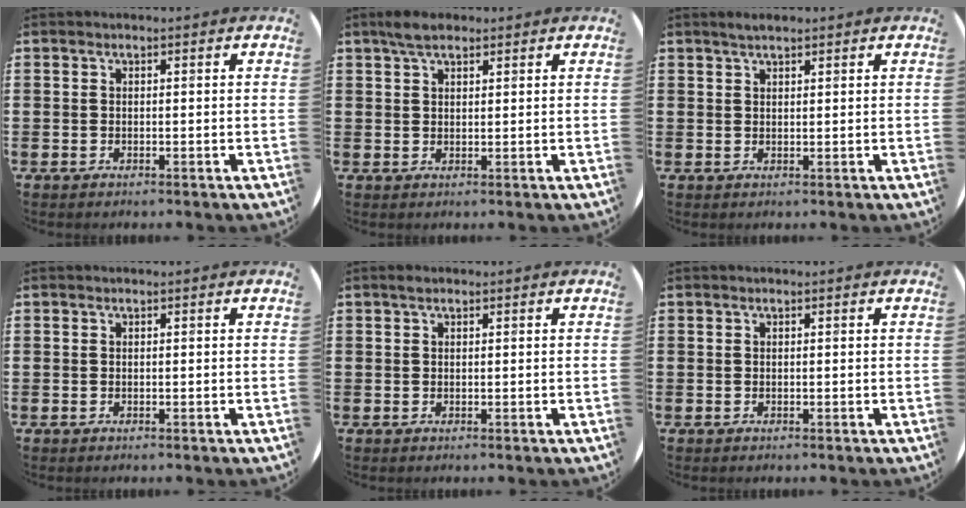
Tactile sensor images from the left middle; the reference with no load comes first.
{"total": 3.1, "force": [2.5, 1.2, 1.5], "torque": [-0.025, 0.005, 0.043]}
{"total": 1.6, "force": [1.3, 0.3, 0.8], "torque": [-0.015, 0.004, 0.023]}
{"total": 0.0}
{"total": 0.8, "force": [0.5, 0.5, 0.4], "torque": [-0.001, 0.001, 0.007]}
{"total": 0.0}